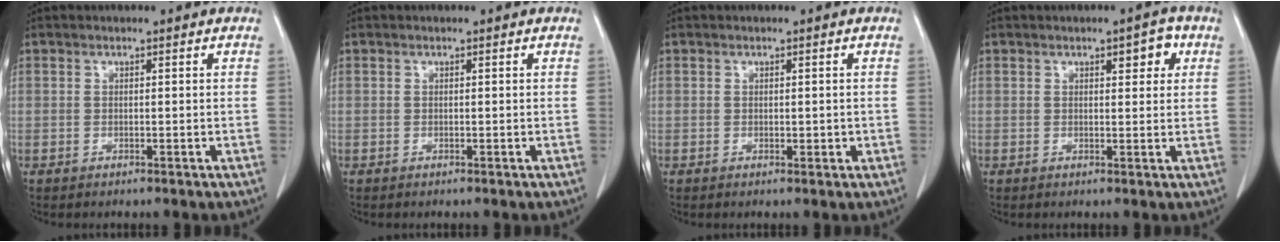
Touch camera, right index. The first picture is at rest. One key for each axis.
{"total": 0.0}
{"total": 1.1, "fx": -0.1, "fy": 0.6, "fz": 0.9, "tx": -0.010, "ty": -0.002, "tz": 0.001}
{"total": 3.3, "fx": 1.5, "fy": 1.2, "fz": 2.7, "tx": -0.032, "ty": 0.004, "tz": 0.018}